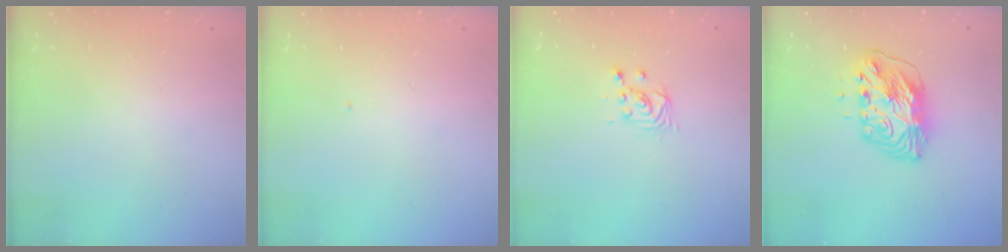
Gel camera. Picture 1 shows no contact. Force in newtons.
{"total": 0.0}
{"total": 2.9, "press": 2.9, "slide": 0.1}
{"total": 10.8, "press": 10.8, "slide": 1.0}